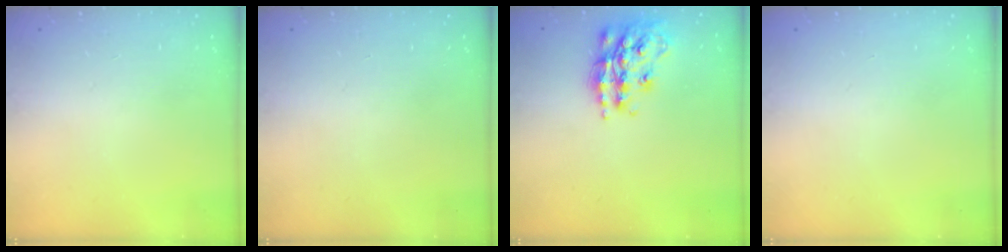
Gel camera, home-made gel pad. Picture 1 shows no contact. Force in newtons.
{"total": 0.0}
{"total": 18.8, "press": 18.7, "slide": 1.2}
{"total": 0.0}